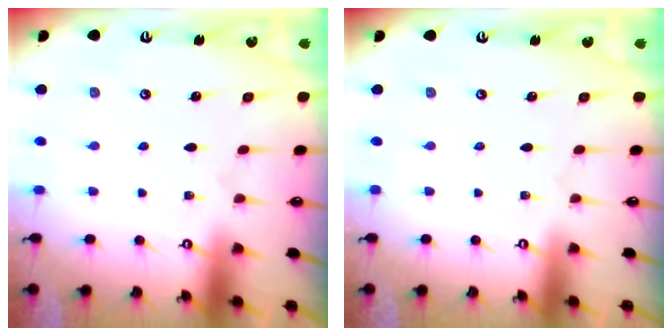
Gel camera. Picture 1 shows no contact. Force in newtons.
{"total": 0.0}